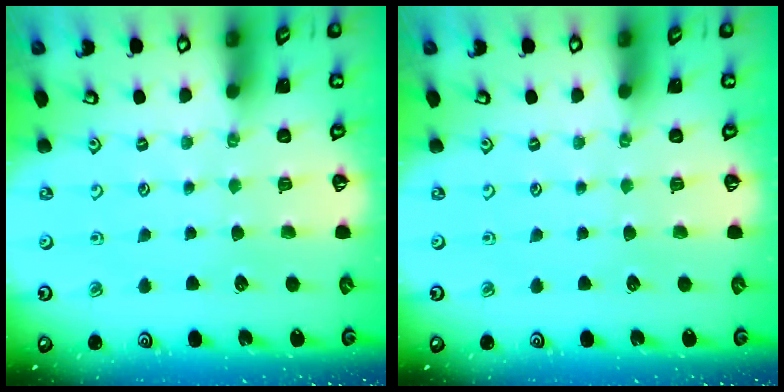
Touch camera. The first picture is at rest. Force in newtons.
{"total": 0.0}